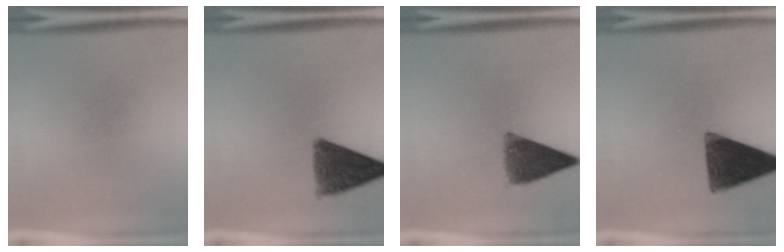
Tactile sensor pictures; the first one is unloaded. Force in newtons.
{"total": 10.1}
{"total": 8.3}
{"total": 13.8}